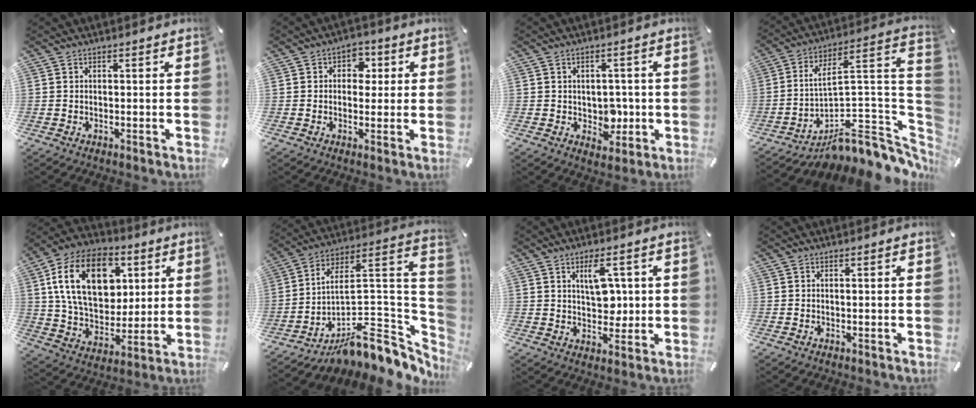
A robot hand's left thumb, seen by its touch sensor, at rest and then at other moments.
{"total": 4.4, "force": [0.1, 3.8, 2.2], "torque": [-0.017, 0.002, -0.008]}
{"total": 5.3, "force": [-0.6, 4.5, 2.9], "torque": [-0.029, -0.001, -0.010]}
{"total": 14.3, "force": [-5.9, 7.5, 10.7], "torque": [-0.107, -0.029, -0.092]}
{"total": 21.0, "force": [6.2, 14.5, 13.7], "torque": [-0.258, -0.003, 0.111]}
{"total": 15.5, "force": [-6.5, 8.6, 11.1], "torque": [-0.120, -0.038, -0.103]}
{"total": 7.9, "force": [2.4, 4.8, 5.8], "torque": [-0.082, -0.005, 0.038]}
{"total": 0.0}